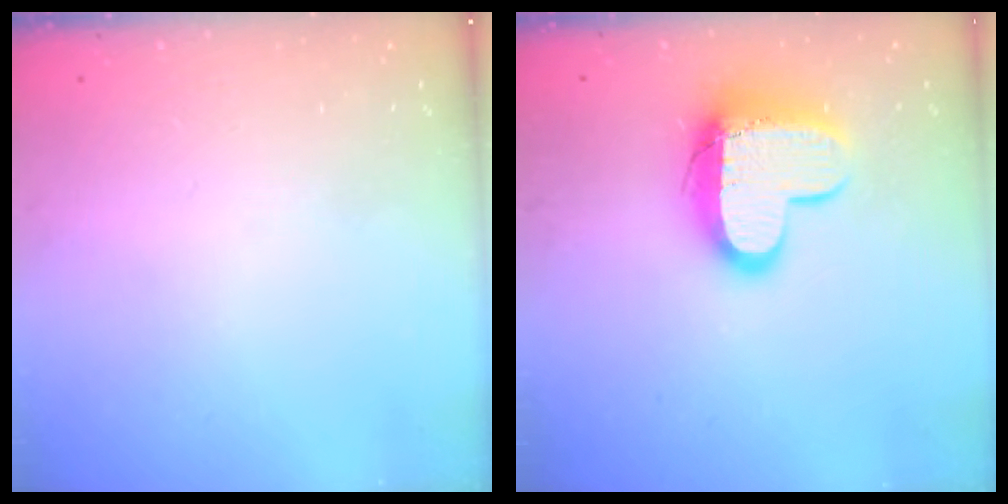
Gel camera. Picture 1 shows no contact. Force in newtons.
{"total": 12.7, "press": 12.7, "slide": 0.9}